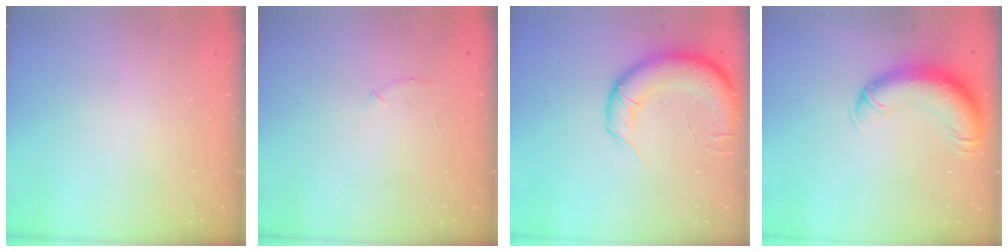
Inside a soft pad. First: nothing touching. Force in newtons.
{"total": 4.7, "press": 4.5, "slide": 1.3}
{"total": 14.6, "press": 14.3, "slide": 3.1}
{"total": 13.5, "press": 13.1, "slide": 3.5}